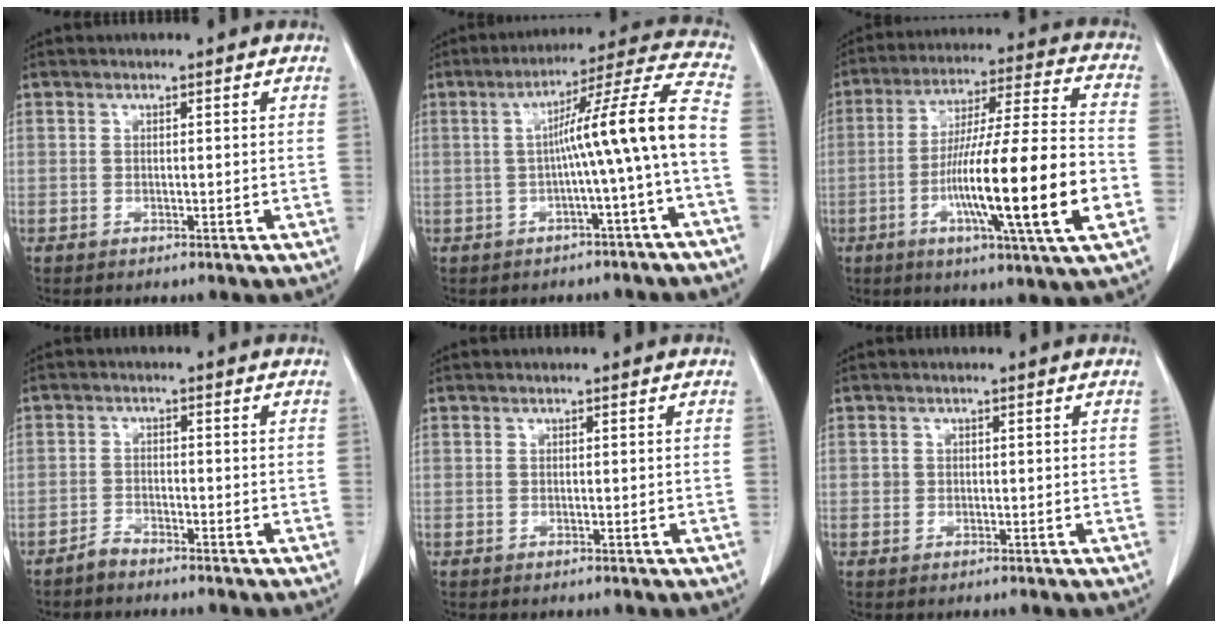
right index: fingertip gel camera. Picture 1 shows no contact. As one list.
[{"total": 11.4, "force": [-1.7, -1.7, 11.1], "torque": [-0.160, 0.026, -0.027]}, {"total": 20.4, "force": [-5.5, 0.3, 19.6], "torque": [-0.319, -0.009, -0.091]}, {"total": 1.8, "force": [-1.7, 0.1, 0.3], "torque": [-0.006, -0.003, -0.033]}, {"total": 0.0}, {"total": 0.7, "force": [0.1, 0.7, 0.1], "torque": [0.005, 0.006, 0.002]}]